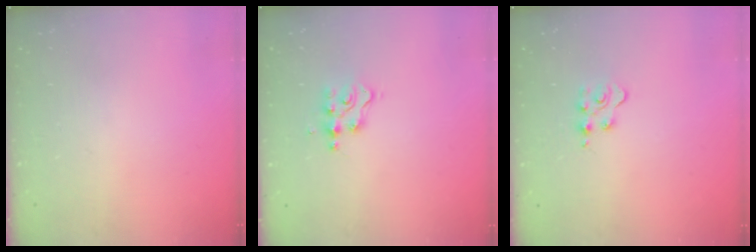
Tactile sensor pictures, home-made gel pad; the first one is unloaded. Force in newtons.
{"total": 3.1, "press": 3.1, "slide": 0.1}
{"total": 3.0, "press": 3.0, "slide": 0.5}